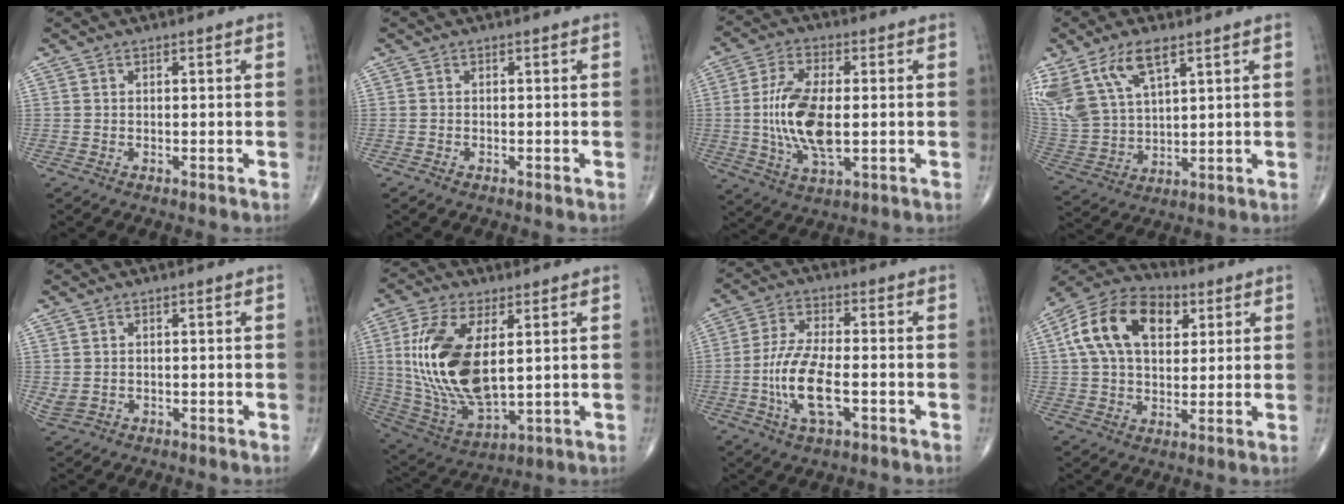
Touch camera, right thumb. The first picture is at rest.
{"total": 0.6, "force": [-0.4, 0.3, 0.2], "torque": [-0.008, -0.001, -0.011]}
{"total": 13.4, "force": [-0.5, 6.2, 11.9], "torque": [-0.239, -0.003, -0.007]}
{"total": 15.2, "force": [8.5, 7.2, 10.4], "torque": [-0.220, -0.022, 0.178]}
{"total": 2.1, "force": [-0.1, 1.7, 1.1], "torque": [-0.032, 0.002, 0.006]}
{"total": 20.0, "force": [3.0, 9.8, 17.2], "torque": [-0.353, -0.021, 0.069]}
{"total": 11.3, "force": [-2.8, 4.6, 9.9], "torque": [-0.204, 0.012, -0.055]}
{"total": 17.3, "force": [5.3, 11.1, 12.2], "torque": [-0.201, 0.008, 0.082]}